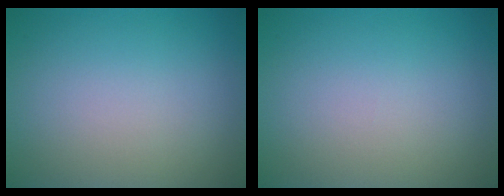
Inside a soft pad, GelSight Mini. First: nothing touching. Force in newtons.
{"total": 0.0}